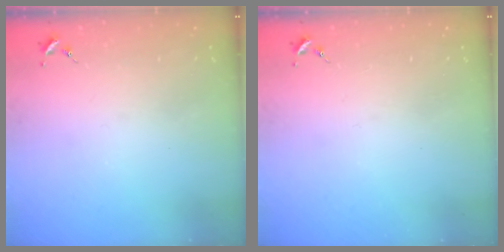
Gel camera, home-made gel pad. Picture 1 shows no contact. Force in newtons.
{"total": 0.0}